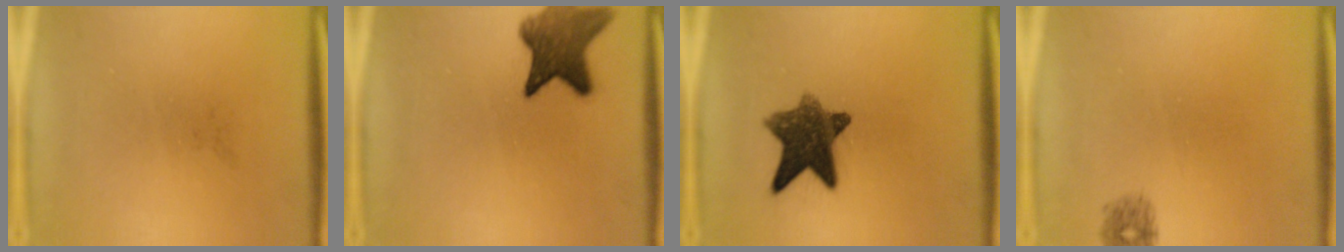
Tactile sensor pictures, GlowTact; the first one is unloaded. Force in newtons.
{"total": 8.0}
{"total": 9.6}
{"total": 1.0}